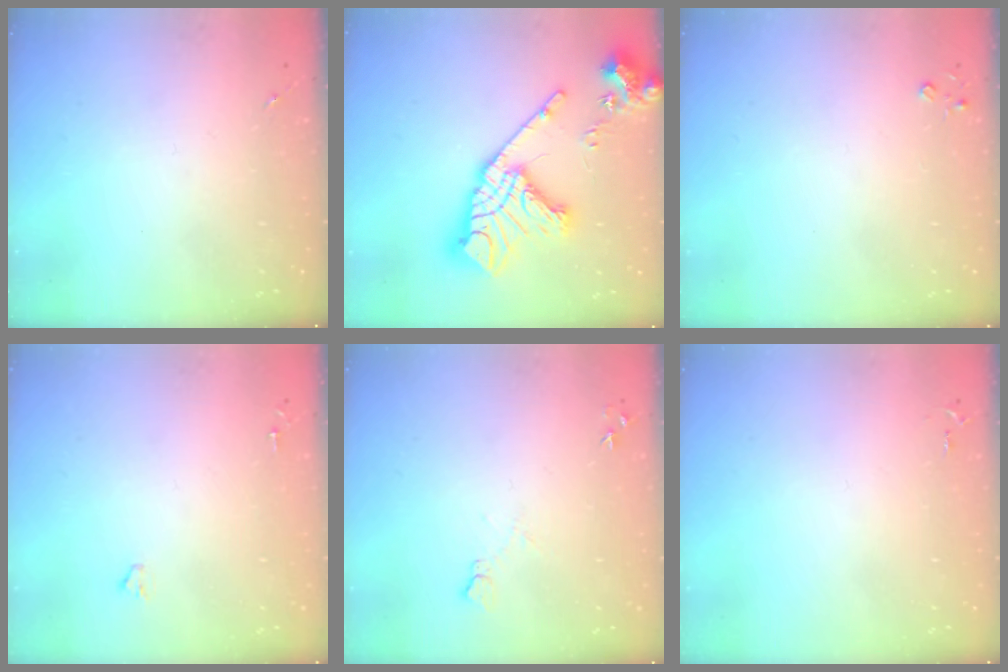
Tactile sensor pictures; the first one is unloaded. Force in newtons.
{"total": 24.0, "press": 23.8, "slide": 3.0}
{"total": 2.3, "press": 2.3, "slide": 0.3}
{"total": 0.9, "press": 0.9, "slide": 0.1}
{"total": 6.9, "press": 6.8, "slide": 0.8}
{"total": 2.8, "press": 2.8, "slide": 0.4}